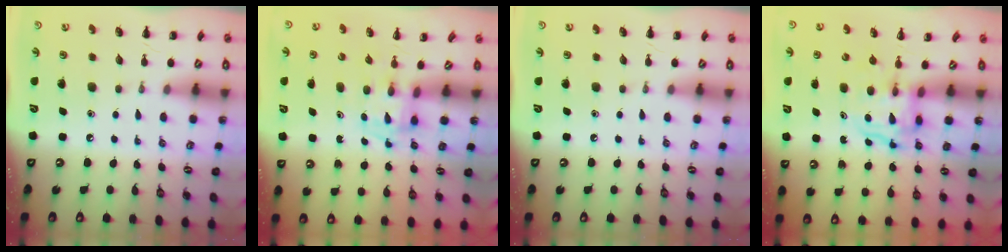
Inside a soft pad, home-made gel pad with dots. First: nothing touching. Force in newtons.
{"total": 2.9, "press": 2.9, "slide": 0.2}
{"total": 0.0}
{"total": 3.6, "press": 3.6, "slide": 0.3}